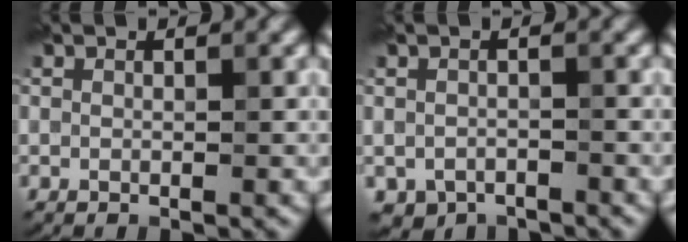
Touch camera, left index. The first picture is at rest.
{"total": 2.0, "force": [-1.6, 1.1, 0.5], "torque": [-0.003, -0.011, -0.028]}